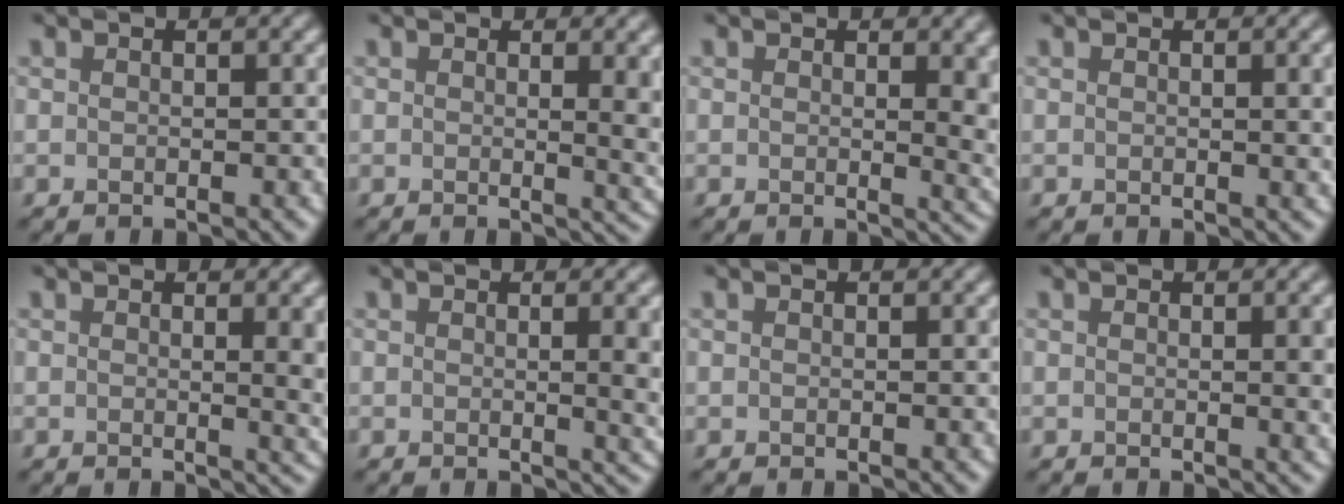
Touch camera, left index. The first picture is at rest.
{"total": 5.2, "force": [0.7, 2.0, 4.7], "torque": [-0.035, -0.005, 0.014]}
{"total": 4.4, "force": [0.7, 1.7, 4.0], "torque": [-0.032, -0.006, 0.014]}
{"total": 2.7, "force": [0.4, 0.8, 2.5], "torque": [-0.023, 0.002, 0.003]}
{"total": 4.6, "force": [0.5, 1.6, 4.3], "torque": [-0.037, -0.001, 0.007]}
{"total": 5.2, "force": [0.3, 1.7, 4.9], "torque": [-0.041, -0.002, 0.006]}
{"total": 0.0}
{"total": 2.9, "force": [0.2, 0.8, 2.7], "torque": [-0.026, 0.001, 0.001]}